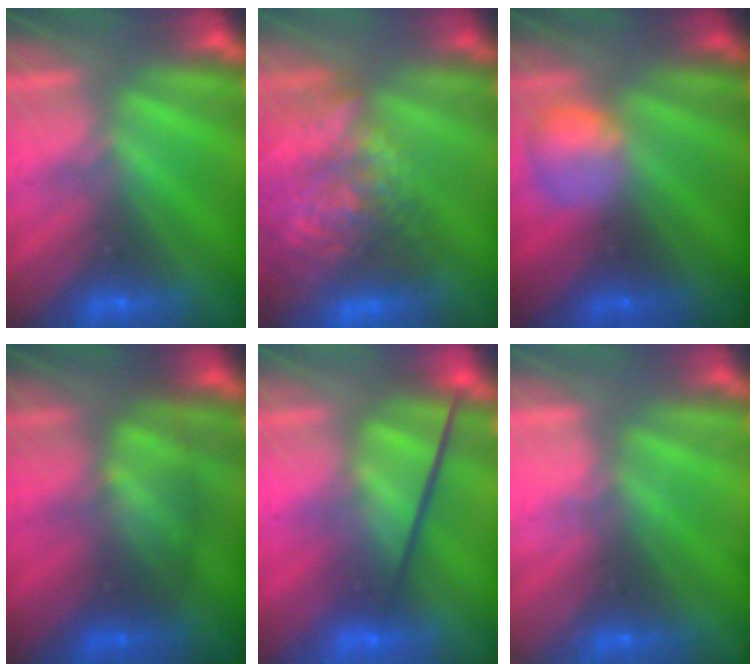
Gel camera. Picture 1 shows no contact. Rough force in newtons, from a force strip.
{"total": 10.5}
{"total": 2.4}
{"total": 2.3}
{"total": 3.7}
{"total": 2.3}